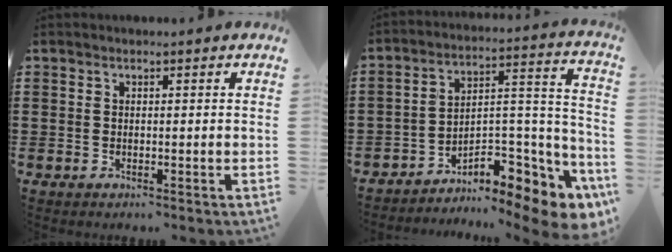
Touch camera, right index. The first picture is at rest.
{"total": 8.1, "force": [-6.0, 3.2, 4.5], "torque": [-0.066, -0.002, -0.110]}